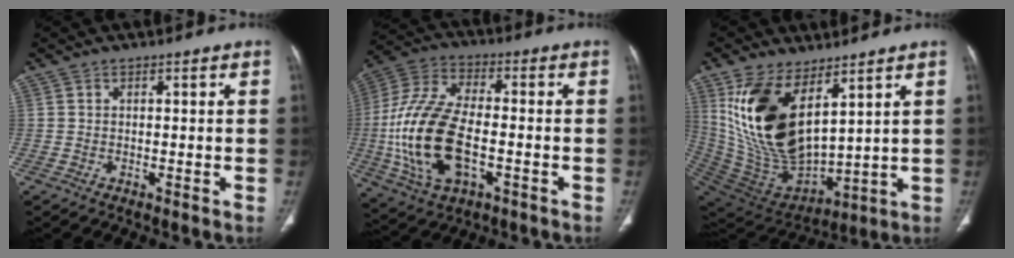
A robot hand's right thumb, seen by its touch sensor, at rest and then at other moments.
{"total": 19.6, "force": [-3.6, 10.1, 16.5], "torque": [-0.350, 0.016, -0.060]}
{"total": 20.0, "force": [8.1, 9.9, 15.4], "torque": [-0.277, -0.050, 0.182]}